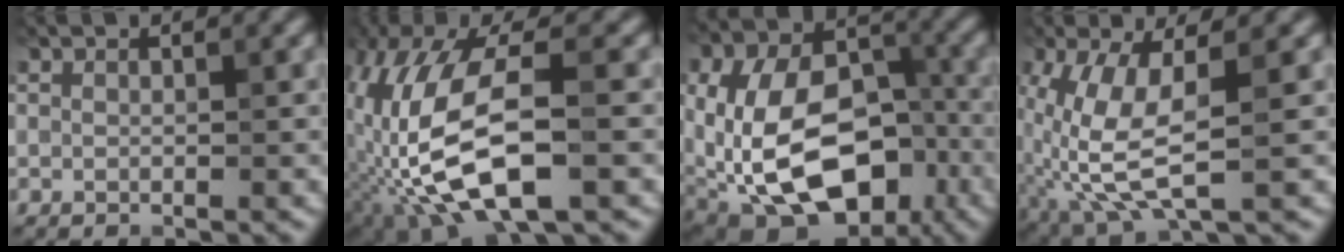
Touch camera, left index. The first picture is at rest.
{"total": 11.7, "force": [-2.6, 5.1, 10.2], "torque": [-0.223, 0.005, -0.058]}
{"total": 16.9, "force": [-4.3, 11.4, 11.7], "torque": [-0.183, -0.008, -0.064]}
{"total": 7.5, "force": [-1.3, 2.9, 6.8], "torque": [-0.174, -0.005, -0.023]}